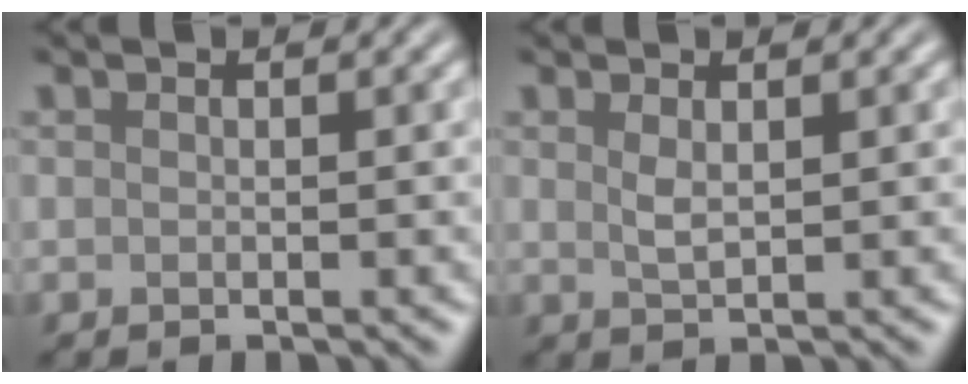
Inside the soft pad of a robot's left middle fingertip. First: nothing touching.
{"total": 1.3, "force": [0.6, 0.4, 1.0], "torque": [-0.027, -0.004, 0.013]}